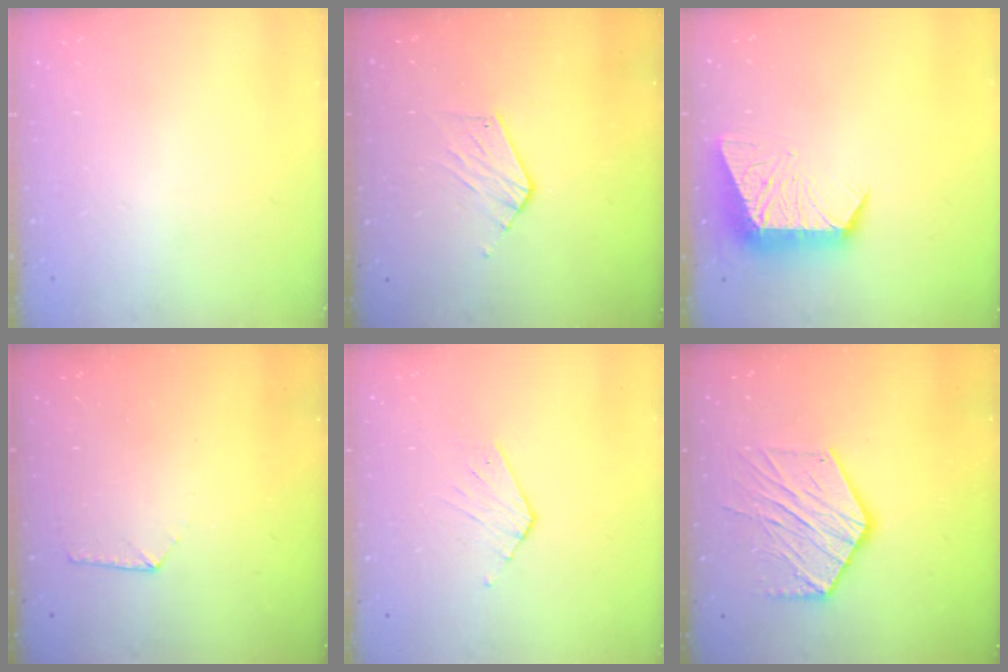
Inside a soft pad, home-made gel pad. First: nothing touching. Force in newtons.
{"total": 6.5, "press": 6.5, "slide": 0.4}
{"total": 11.4, "press": 11.3, "slide": 0.9}
{"total": 6.0, "press": 6.0, "slide": 0.5}
{"total": 3.0, "press": 3.0, "slide": 0.2}
{"total": 14.7, "press": 14.6, "slide": 1.2}